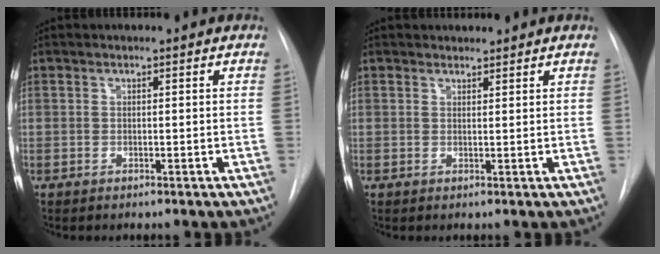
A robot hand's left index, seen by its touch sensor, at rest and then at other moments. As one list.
[{"total": 1.3, "force": [1.3, 0.4, -0.1], "torque": [0.000, 0.006, 0.021]}]